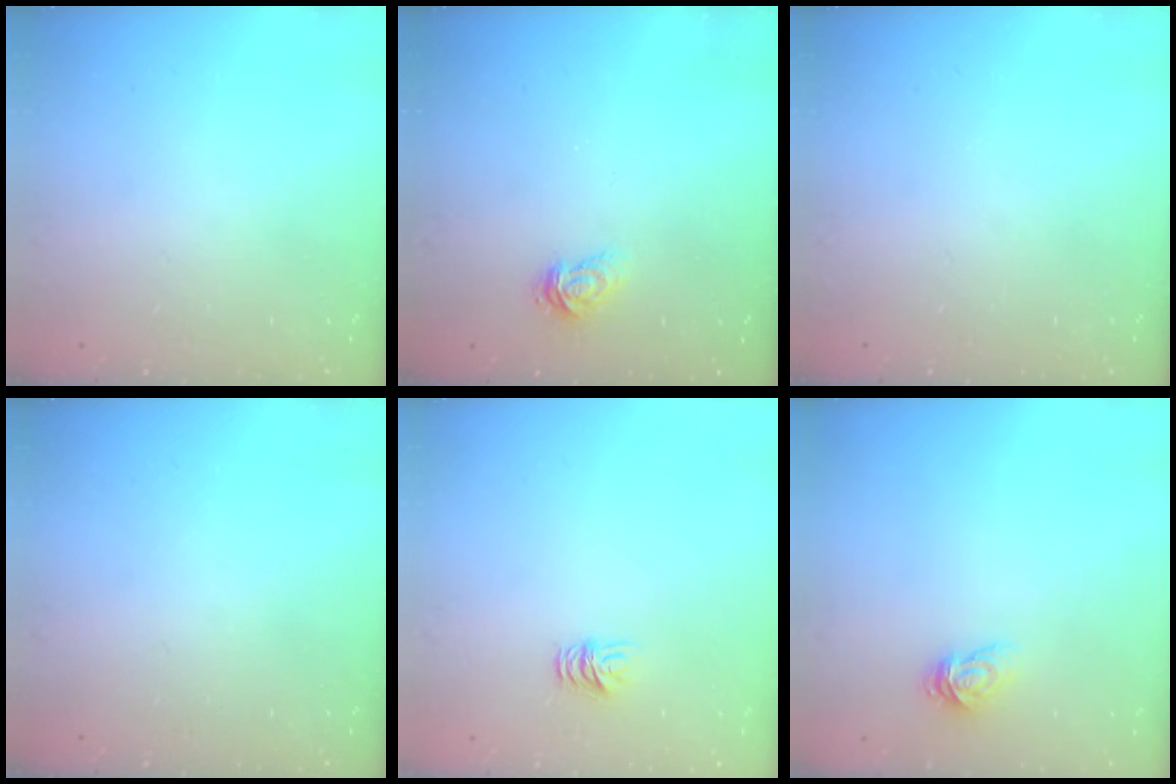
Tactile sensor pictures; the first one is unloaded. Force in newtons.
{"total": 3.2, "press": 3.1, "slide": 0.3}
{"total": 0.0}
{"total": 0.0}
{"total": 4.4, "press": 4.4, "slide": 0.3}
{"total": 3.8, "press": 3.8, "slide": 0.4}